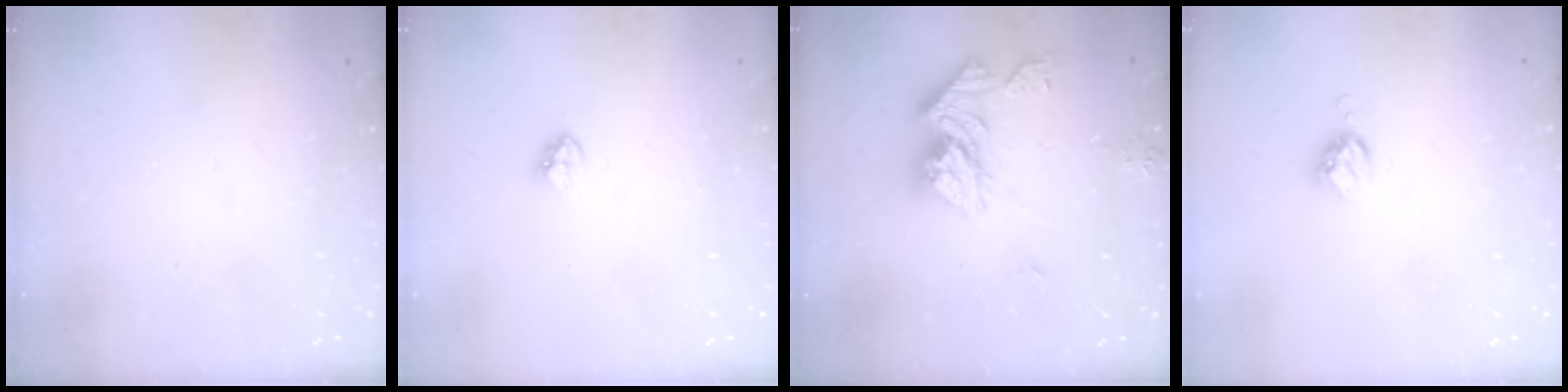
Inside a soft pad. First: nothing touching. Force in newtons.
{"total": 3.5, "press": 3.5, "slide": 0.2}
{"total": 14.8, "press": 14.7, "slide": 1.6}
{"total": 5.8, "press": 5.8, "slide": 0.3}